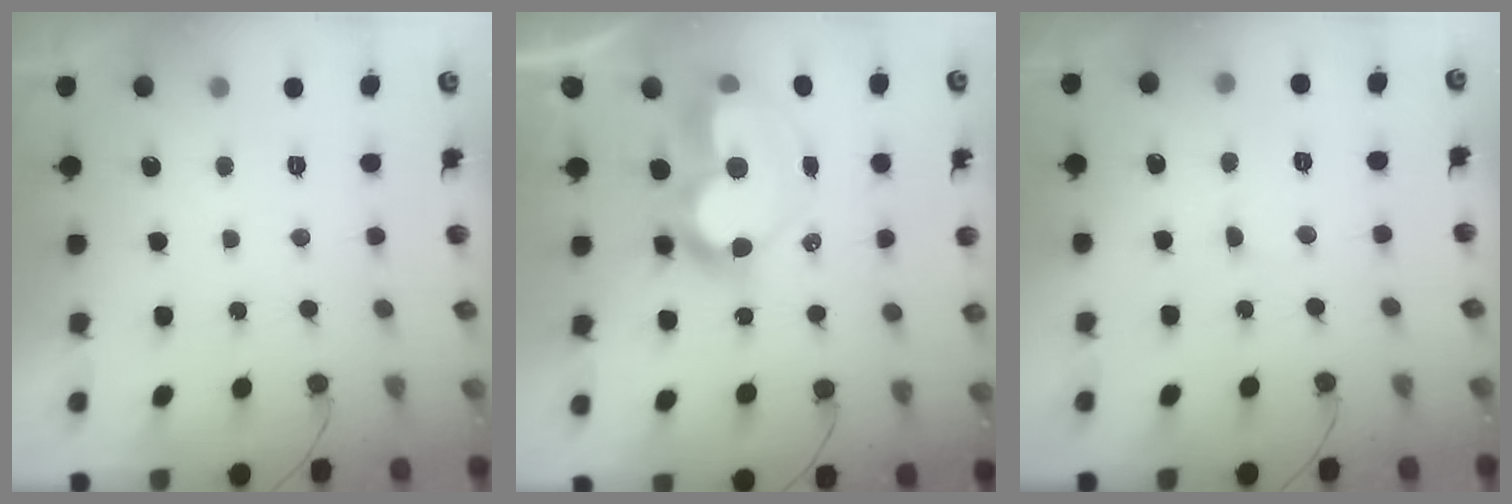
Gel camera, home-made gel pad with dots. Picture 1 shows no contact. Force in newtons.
{"total": 13.1, "press": 13.1, "slide": 1.3}
{"total": 3.3, "press": 3.3, "slide": 0.4}